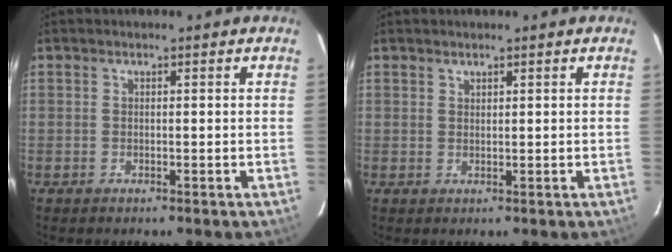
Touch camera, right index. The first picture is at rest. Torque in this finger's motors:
{"motor_torque": [-0.04, 0.07, -0.04, 0.00]}